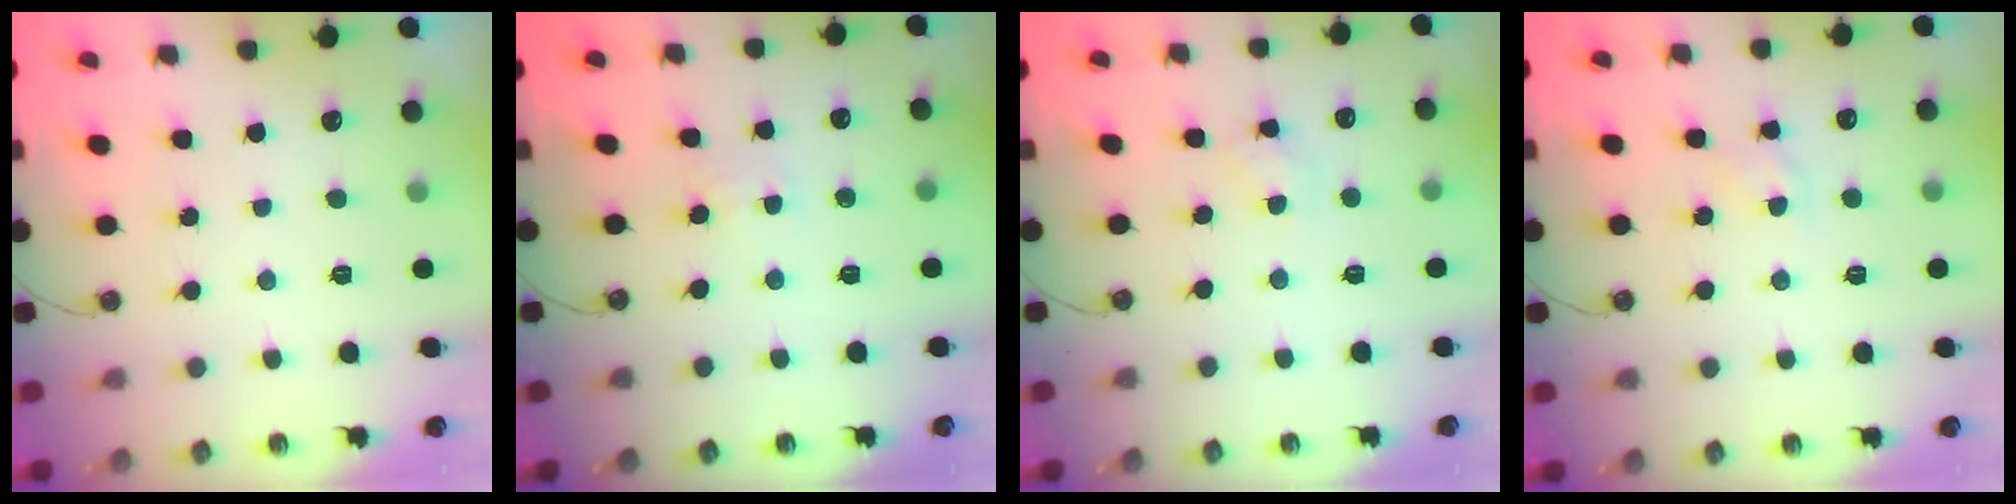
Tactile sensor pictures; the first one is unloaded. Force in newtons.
{"total": 2.8, "press": 2.8, "slide": 0.3}
{"total": 4.5, "press": 4.5, "slide": 0.6}
{"total": 6.9, "press": 6.8, "slide": 0.7}